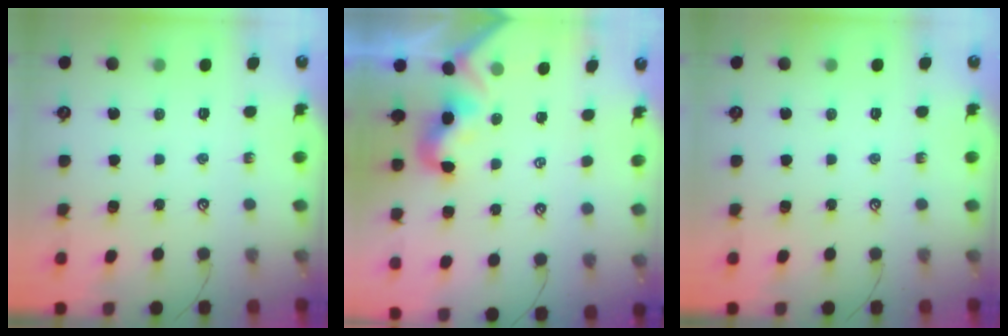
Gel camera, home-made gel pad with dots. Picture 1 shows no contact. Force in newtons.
{"total": 0.9, "press": 0.7, "slide": 0.6}
{"total": 0.0}